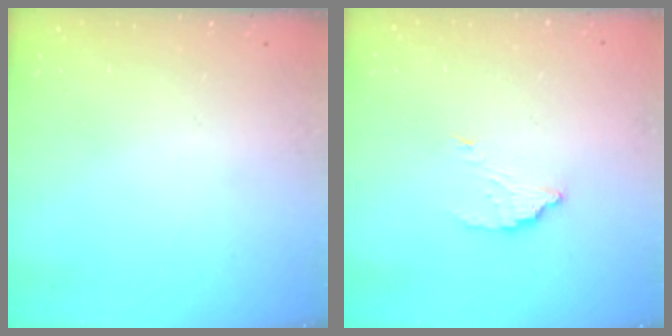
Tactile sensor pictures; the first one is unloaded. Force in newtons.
{"total": 2.9, "press": 2.9, "slide": 0.0}